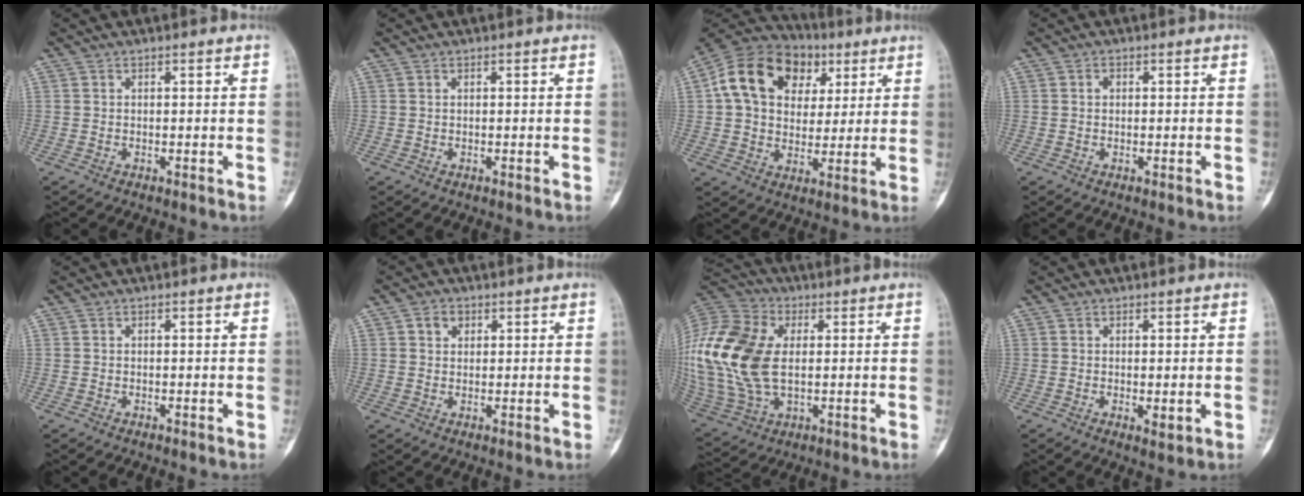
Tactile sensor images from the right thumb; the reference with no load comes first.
{"total": 0.0}
{"total": 18.8, "force": [5.9, 13.8, 11.3], "torque": [-0.180, 0.014, 0.095]}
{"total": 1.0, "force": [0.1, 0.8, 0.6], "torque": [-0.008, 0.003, 0.001]}
{"total": 0.0}
{"total": 2.7, "force": [1.2, 2.2, 1.2], "torque": [-0.009, -0.003, 0.018]}
{"total": 24.8, "force": [1.8, 15.6, 19.2], "torque": [-0.448, -0.001, 0.039]}
{"total": 2.0, "force": [-0.2, 0.8, 1.8], "torque": [-0.031, -0.008, 0.001]}